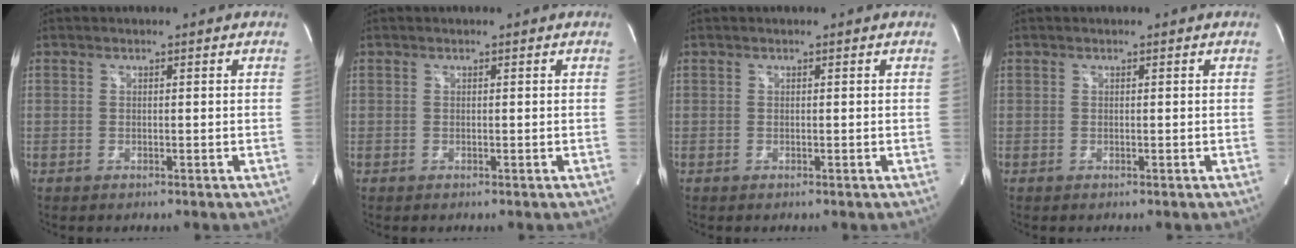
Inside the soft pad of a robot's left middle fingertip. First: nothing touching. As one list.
[{"total": 0.0}, {"total": 0.0}, {"total": 0.0}]